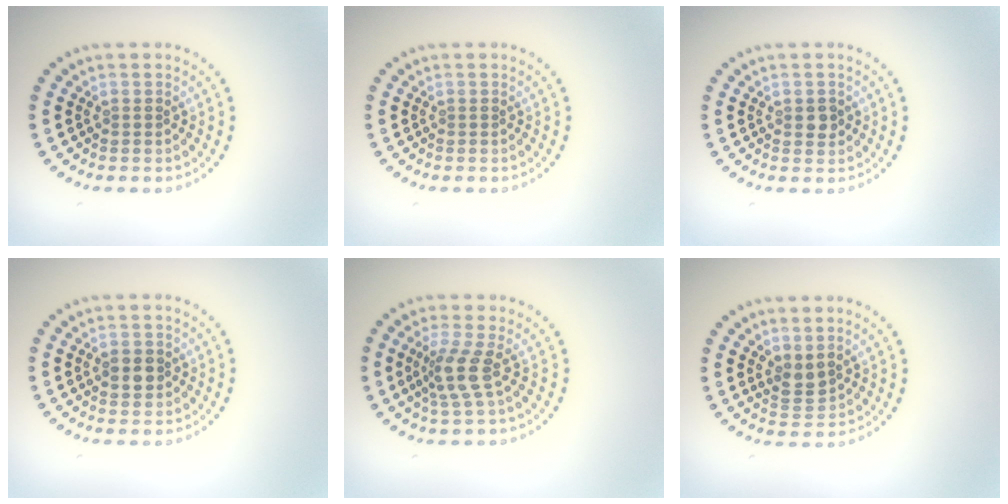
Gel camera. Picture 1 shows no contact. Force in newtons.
{"total": 0.0}
{"total": 1.2, "press": 1.2, "slide": 0.2}
{"total": 1.9, "press": 1.9, "slide": 0.3}
{"total": 2.8, "press": 2.1, "slide": 1.8}
{"total": 1.8, "press": 1.5, "slide": 1.0}